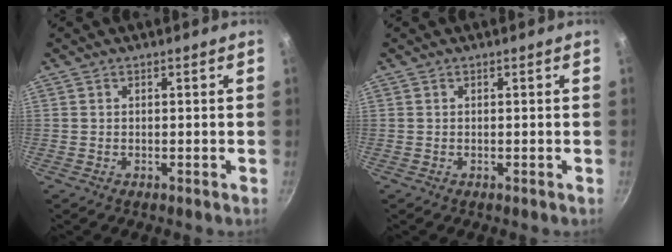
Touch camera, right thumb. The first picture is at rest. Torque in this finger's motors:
{"motor_torque": [0.00, 0.00, 0.18, -0.02, 0.03]}